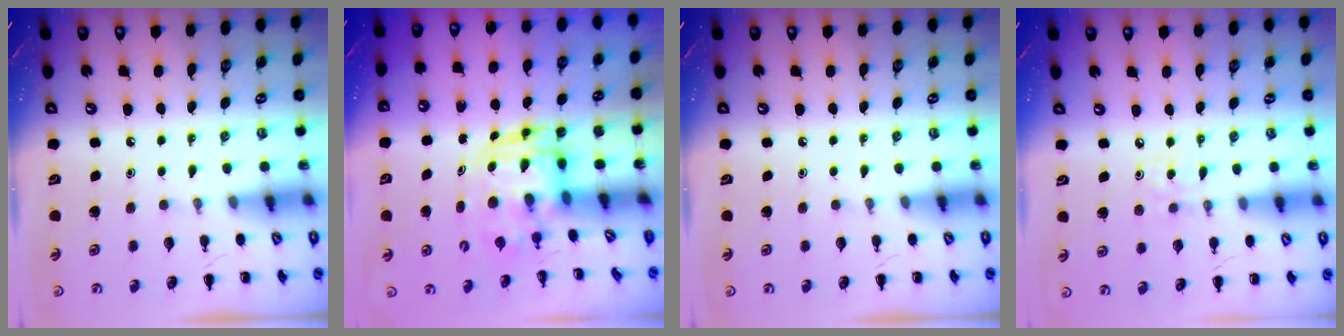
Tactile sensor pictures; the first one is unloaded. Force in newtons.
{"total": 3.6, "press": 3.6, "slide": 0.7}
{"total": 0.0}
{"total": 2.4, "press": 2.2, "slide": 0.8}